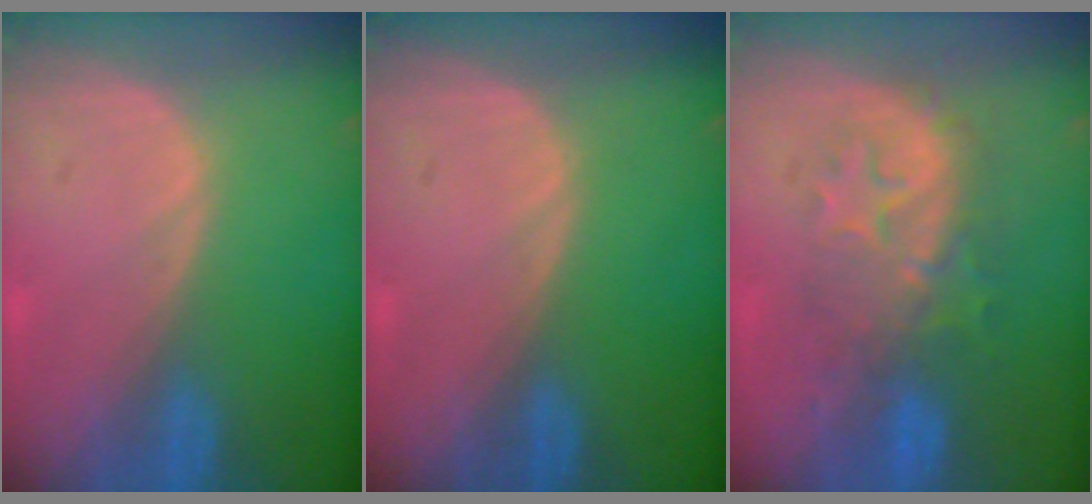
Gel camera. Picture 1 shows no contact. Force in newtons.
{"total": 0.0}
{"total": 8.3, "press": 8.2, "slide": 1.4}